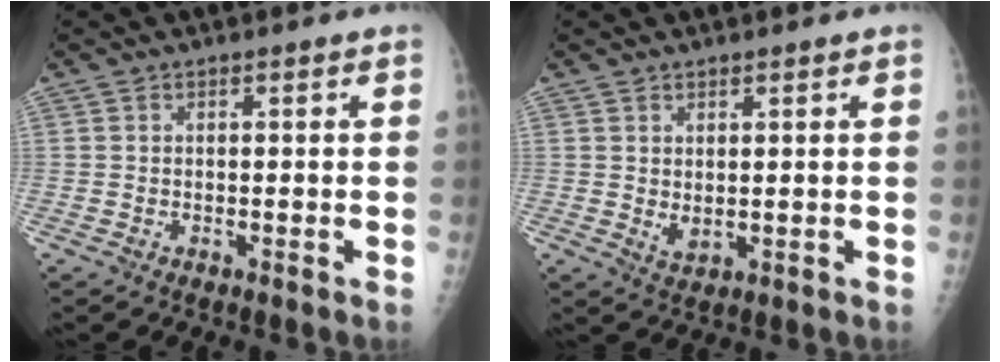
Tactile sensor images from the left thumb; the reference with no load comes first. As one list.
[{"total": 2.8, "force": [0.9, 1.4, 2.2], "torque": [-0.032, -0.014, 0.022]}]